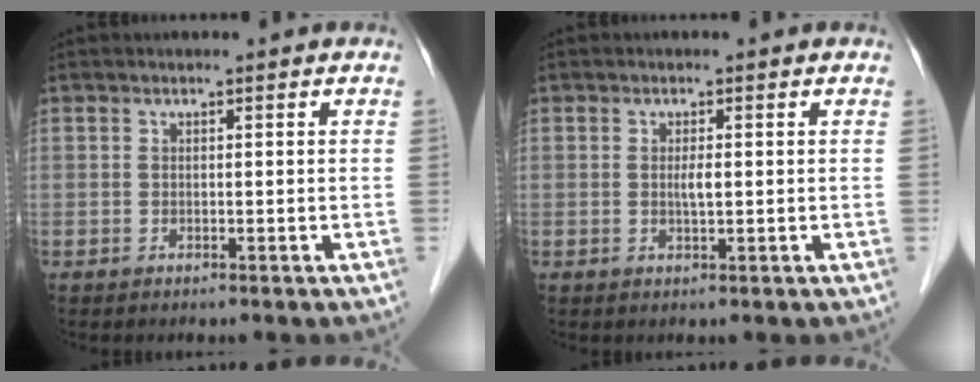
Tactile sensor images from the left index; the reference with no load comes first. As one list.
[{"total": 1.6, "force": [0.1, 0.2, 1.5], "torque": [-0.030, 0.000, 0.001]}]